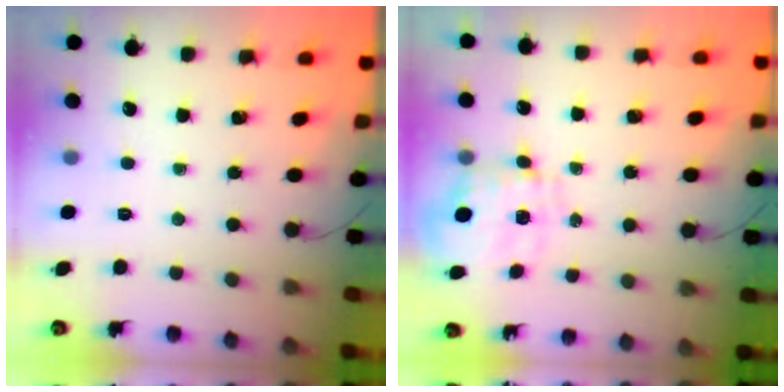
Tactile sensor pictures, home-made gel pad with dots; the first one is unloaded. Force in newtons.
{"total": 3.4, "press": 3.3, "slide": 1.0}